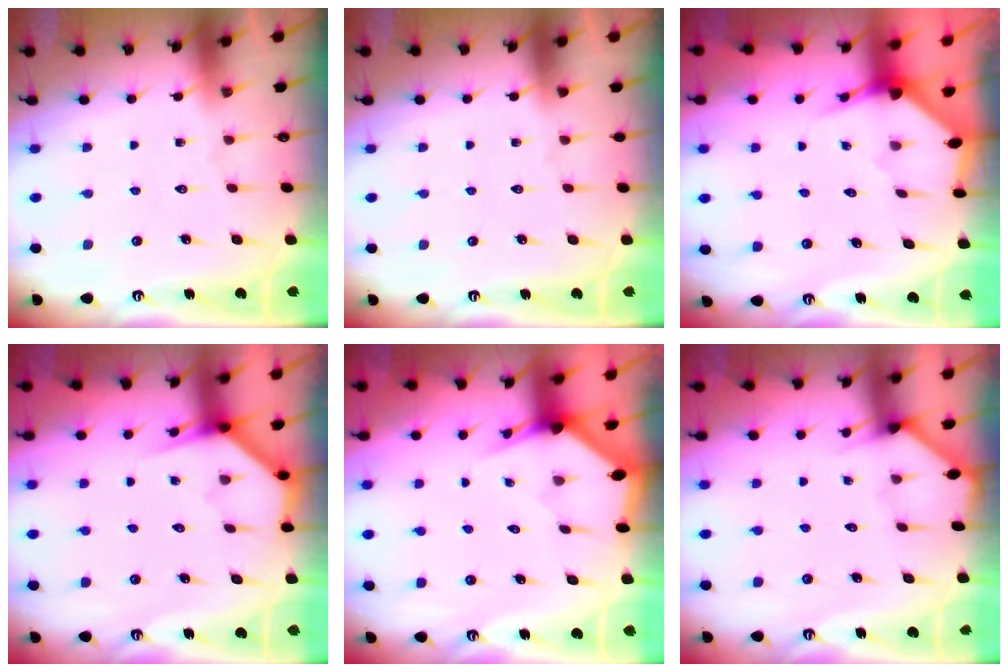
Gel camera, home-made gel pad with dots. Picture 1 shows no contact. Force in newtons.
{"total": 0.0}
{"total": 2.8, "press": 2.8, "slide": 0.2}
{"total": 3.9, "press": 3.9, "slide": 0.2}
{"total": 2.9, "press": 2.9, "slide": 0.1}
{"total": 1.7, "press": 1.7, "slide": 0.2}